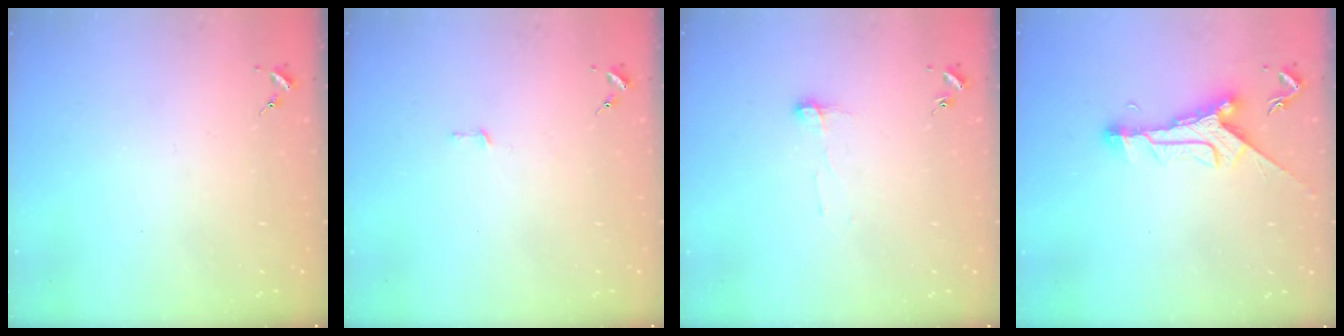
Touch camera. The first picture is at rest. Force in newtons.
{"total": 2.6, "press": 2.6, "slide": 0.2}
{"total": 5.9, "press": 5.9, "slide": 0.7}
{"total": 9.8, "press": 9.8, "slide": 0.2}